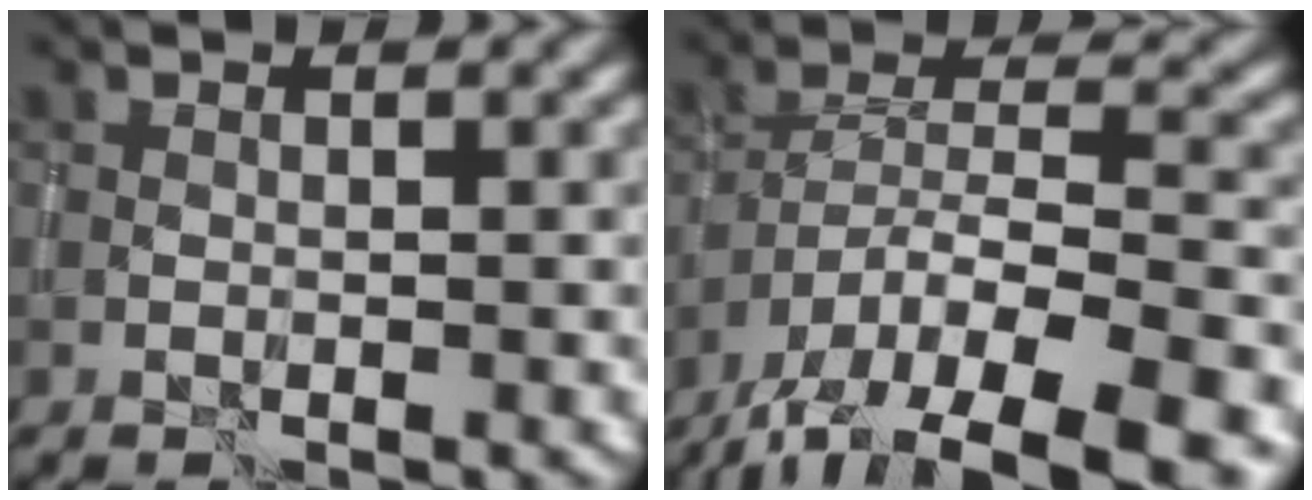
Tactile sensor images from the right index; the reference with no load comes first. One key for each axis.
{"total": 15.3, "fx": -11.4, "fy": 4.7, "fz": 9.1, "tx": -0.166, "ty": -0.017, "tz": -0.167}